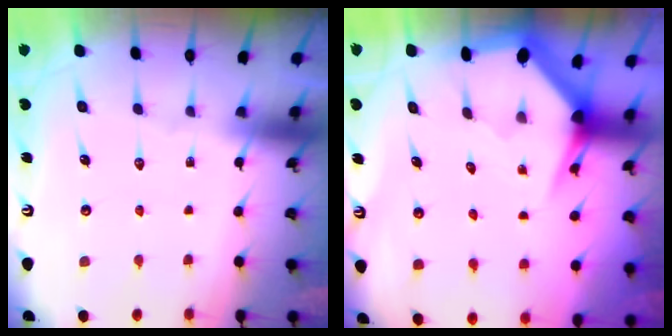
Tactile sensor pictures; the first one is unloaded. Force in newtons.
{"total": 3.8, "press": 3.8, "slide": 0.2}